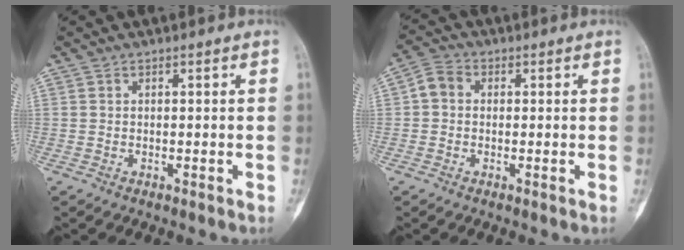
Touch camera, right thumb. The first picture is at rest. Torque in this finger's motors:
{"motor_torque": [-0.25, 0.31, 0.01, 0.13, 0.02]}